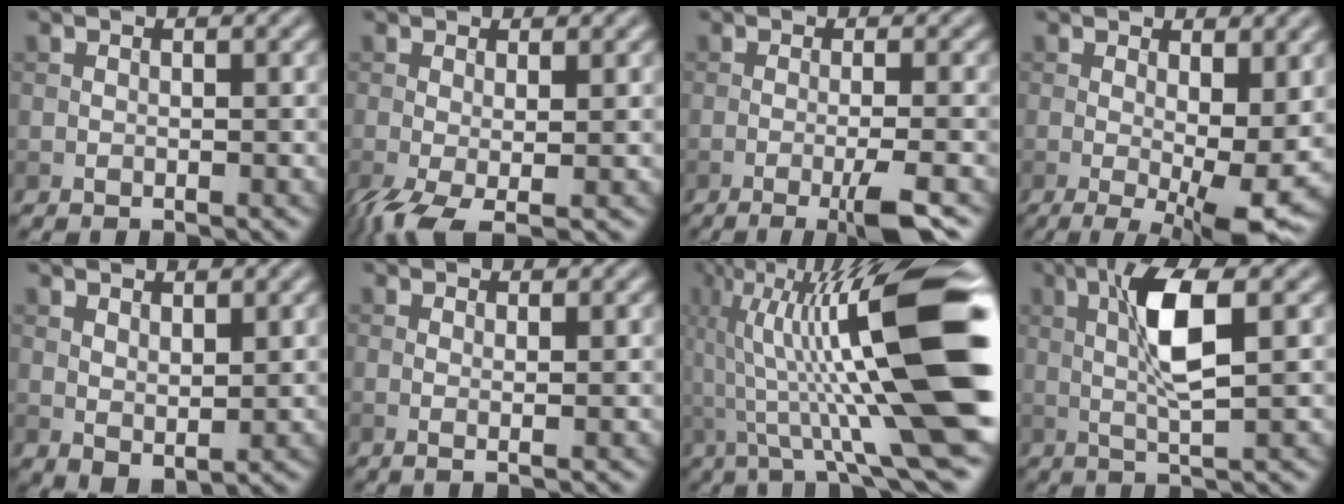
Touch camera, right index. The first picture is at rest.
{"total": 3.8, "force": [-1.6, 0.9, 3.3], "torque": [-0.073, -0.011, -0.034]}
{"total": 4.5, "force": [-1.7, 0.8, 4.0], "torque": [-0.061, -0.004, -0.037]}
{"total": 8.3, "force": [-0.8, 2.2, 7.9], "torque": [-0.120, -0.021, -0.002]}
{"total": 2.3, "force": [1.1, 1.2, 1.7], "torque": [-0.032, -0.008, 0.026]}
{"total": 1.2, "force": [0.2, 0.2, 1.1], "torque": [-0.018, -0.002, 0.001]}
{"total": 14.5, "force": [2.1, 2.1, 14.2], "torque": [-0.225, 0.022, 0.041]}
{"total": 5.9, "force": [1.1, 1.1, 5.7], "torque": [-0.114, 0.008, 0.021]}